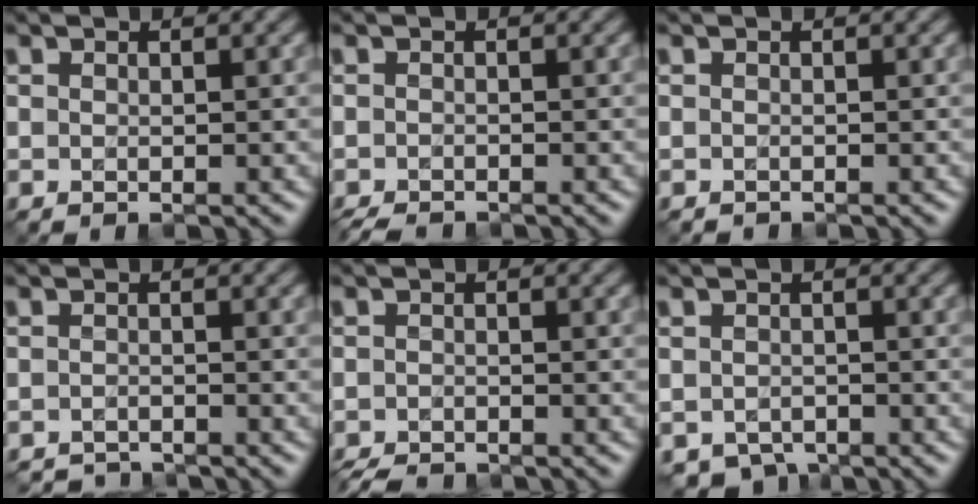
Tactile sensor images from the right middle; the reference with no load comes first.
{"total": 2.1, "force": [-1.9, 0.3, 0.8], "torque": [-0.015, -0.011, -0.036]}
{"total": 0.0}
{"total": 2.2, "force": [-2.1, 0.0, -0.4], "torque": [0.012, -0.006, -0.036]}
{"total": 2.8, "force": [-2.8, 0.3, 0.6], "torque": [-0.011, -0.014, -0.051]}
{"total": 2.8, "force": [-2.1, 1.7, 0.9], "torque": [-0.011, -0.013, -0.035]}